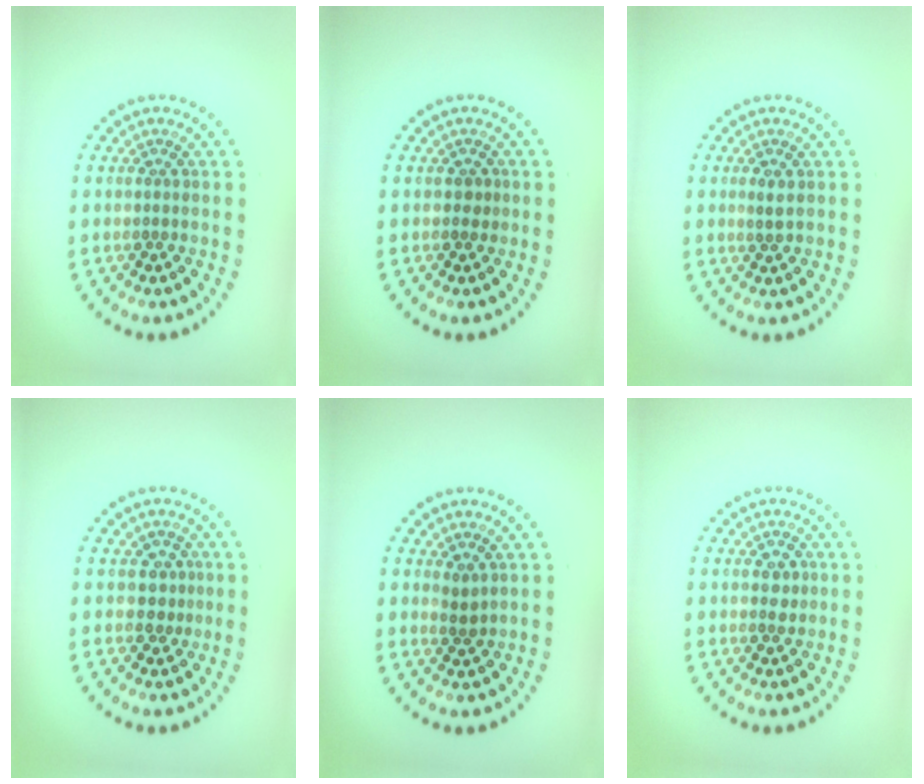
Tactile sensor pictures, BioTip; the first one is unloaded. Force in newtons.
{"total": 0.8, "press": 0.7, "slide": 0.4}
{"total": 1.0, "press": 0.9, "slide": 0.4}
{"total": 1.8, "press": 1.4, "slide": 1.1}
{"total": 1.1, "press": 0.8, "slide": 0.7}
{"total": 1.3, "press": 1.3, "slide": 0.0}